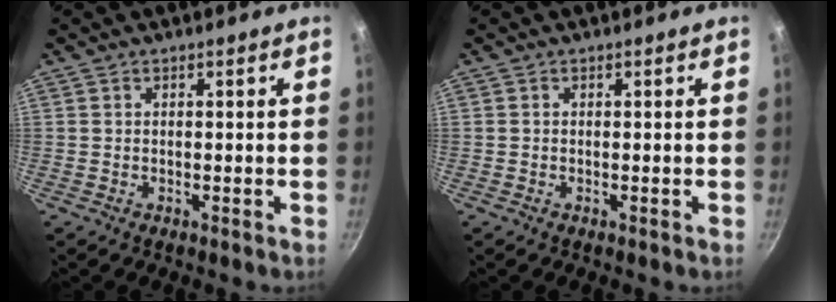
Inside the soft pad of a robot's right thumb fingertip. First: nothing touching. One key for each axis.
{"total": 0.0}